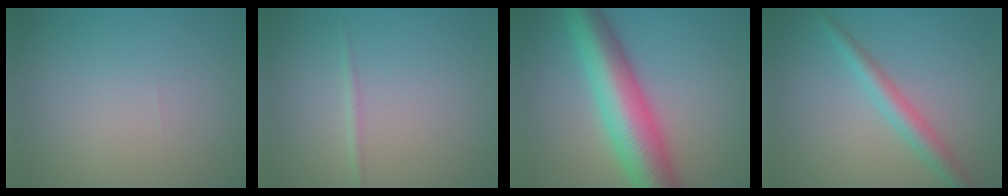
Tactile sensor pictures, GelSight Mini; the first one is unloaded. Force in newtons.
{"total": 0.7, "press": 0.7, "slide": 0.0}
{"total": 9.6, "press": 9.6, "slide": 0.3}
{"total": 3.0, "press": 3.0, "slide": 0.0}